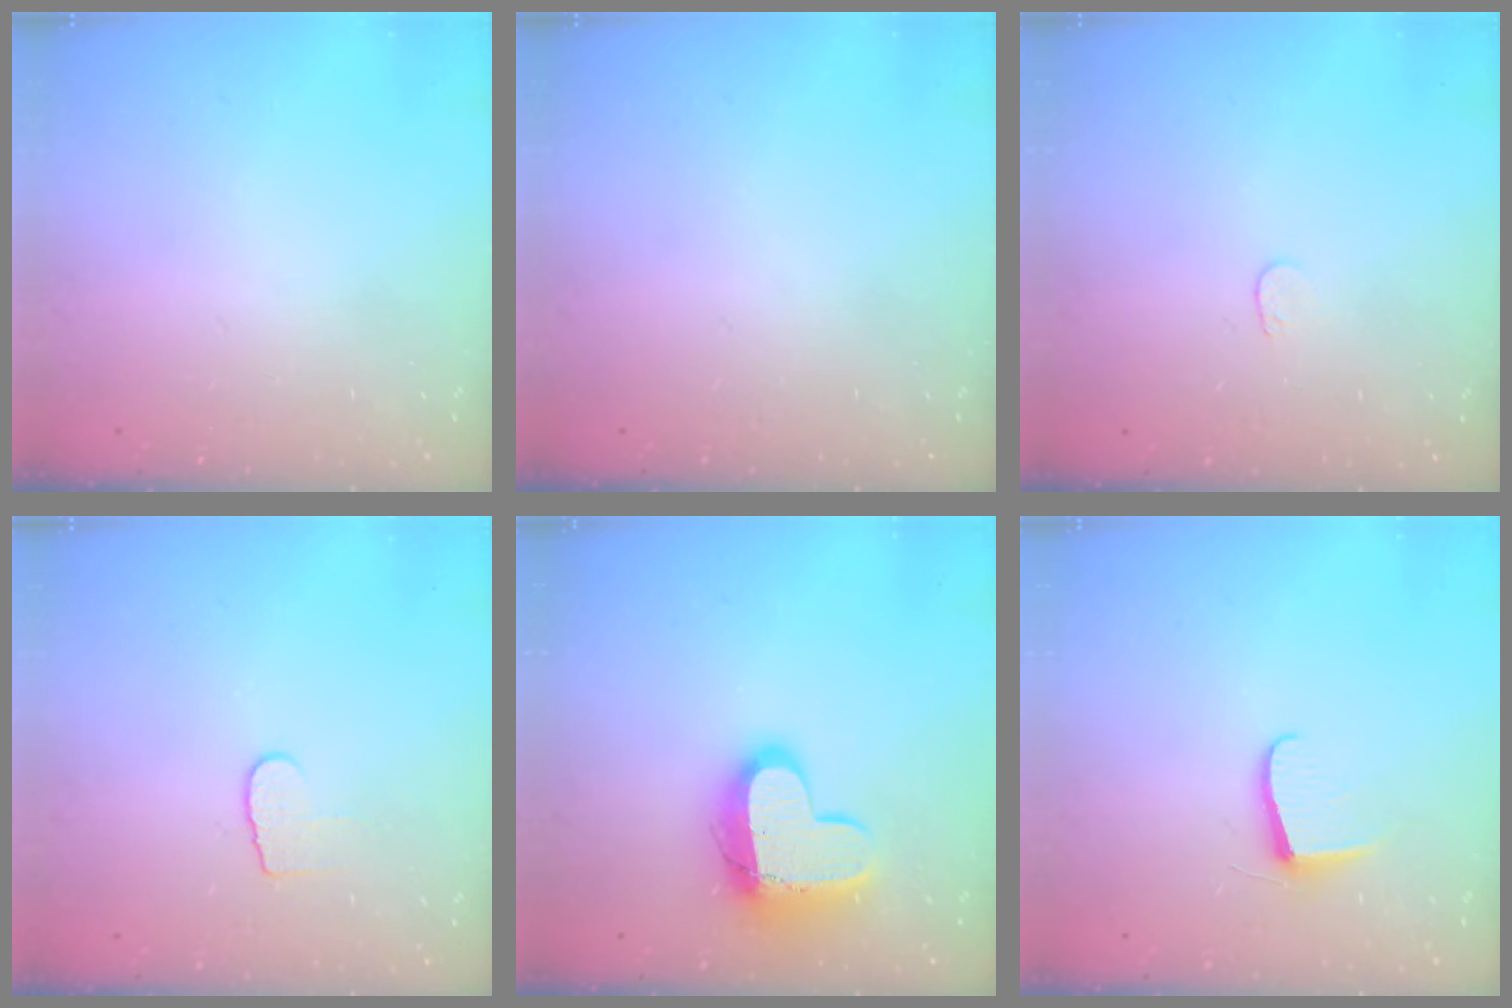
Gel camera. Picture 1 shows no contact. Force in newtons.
{"total": 0.0}
{"total": 3.6, "press": 3.6, "slide": 0.3}
{"total": 5.7, "press": 5.6, "slide": 0.5}
{"total": 14.2, "press": 14.1, "slide": 1.1}
{"total": 6.2, "press": 6.2, "slide": 0.7}